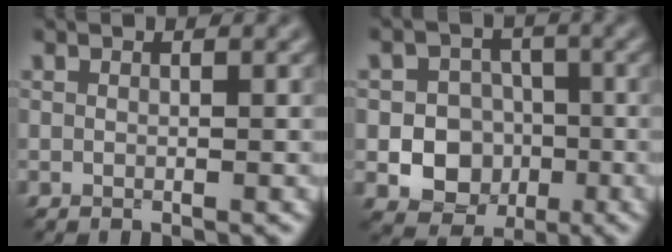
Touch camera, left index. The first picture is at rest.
{"total": 9.0, "force": [-2.8, 8.0, 3.2], "torque": [-0.027, -0.010, -0.068]}